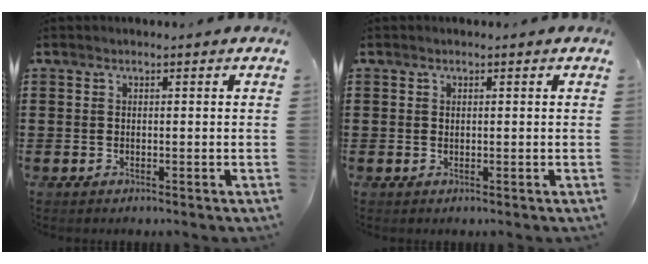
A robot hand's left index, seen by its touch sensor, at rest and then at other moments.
{"total": 0.0}